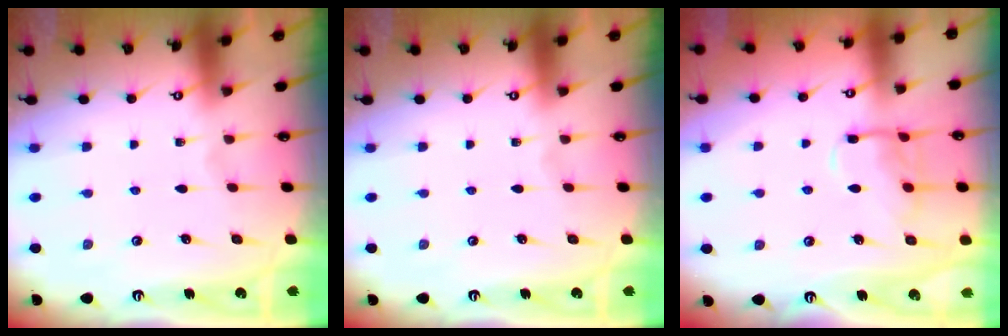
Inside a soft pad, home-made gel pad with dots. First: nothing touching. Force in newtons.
{"total": 0.0}
{"total": 10.3, "press": 10.2, "slide": 0.8}